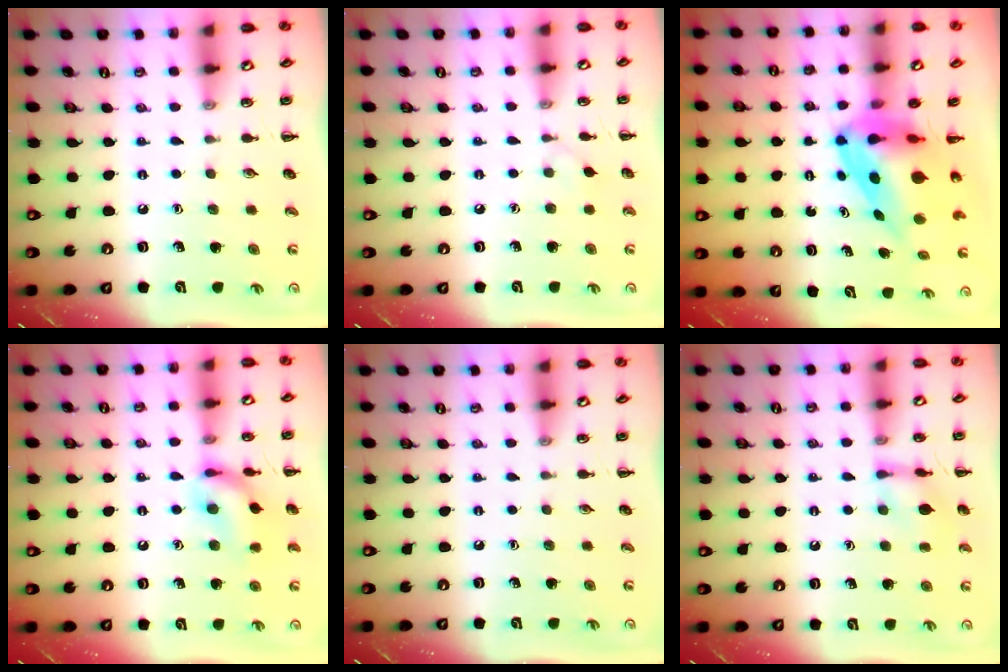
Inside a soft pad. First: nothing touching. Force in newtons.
{"total": 3.0, "press": 2.8, "slide": 1.0}
{"total": 9.0, "press": 8.7, "slide": 2.0}
{"total": 13.6, "press": 13.5, "slide": 1.5}
{"total": 0.0}
{"total": 9.5, "press": 9.5, "slide": 0.5}